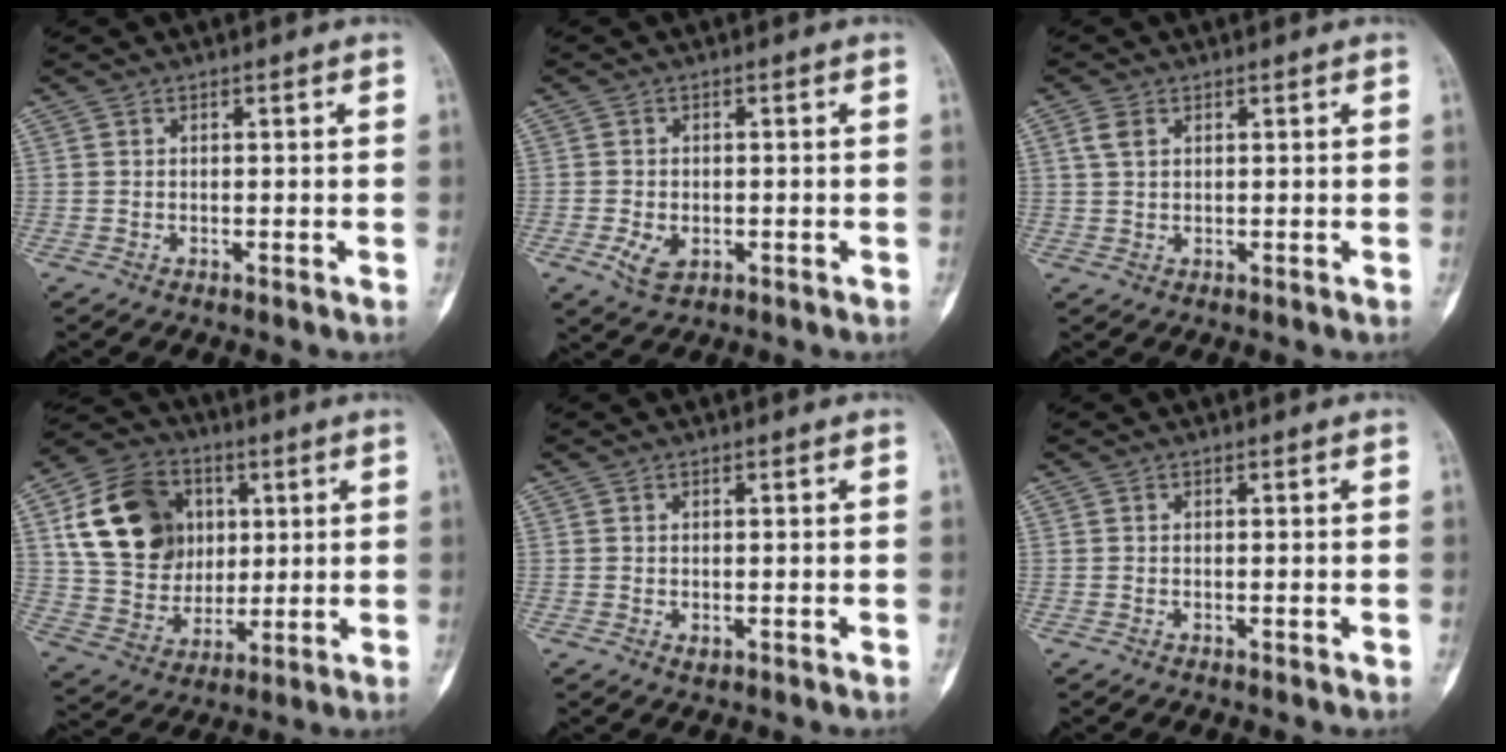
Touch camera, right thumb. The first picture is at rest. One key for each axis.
{"total": 4.1, "fx": -1.2, "fy": 2.6, "fz": 2.9, "tx": -0.053, "ty": -0.001, "tz": -0.015}
{"total": 2.7, "fx": 1.1, "fy": 1.8, "fz": 1.8, "tx": -0.037, "ty": 0.005, "tz": 0.025}
{"total": 19.0, "fx": 5.1, "fy": 14.9, "fz": 10.6, "tx": -0.161, "ty": -0.002, "tz": 0.097}
{"total": 1.1, "fx": -0.2, "fy": 0.6, "fz": 0.9, "tx": -0.012, "ty": 0.000, "tz": 0.002}
{"total": 0.6, "fx": -0.1, "fy": 0.2, "fz": 0.6, "tx": -0.005, "ty": -0.001, "tz": -0.001}